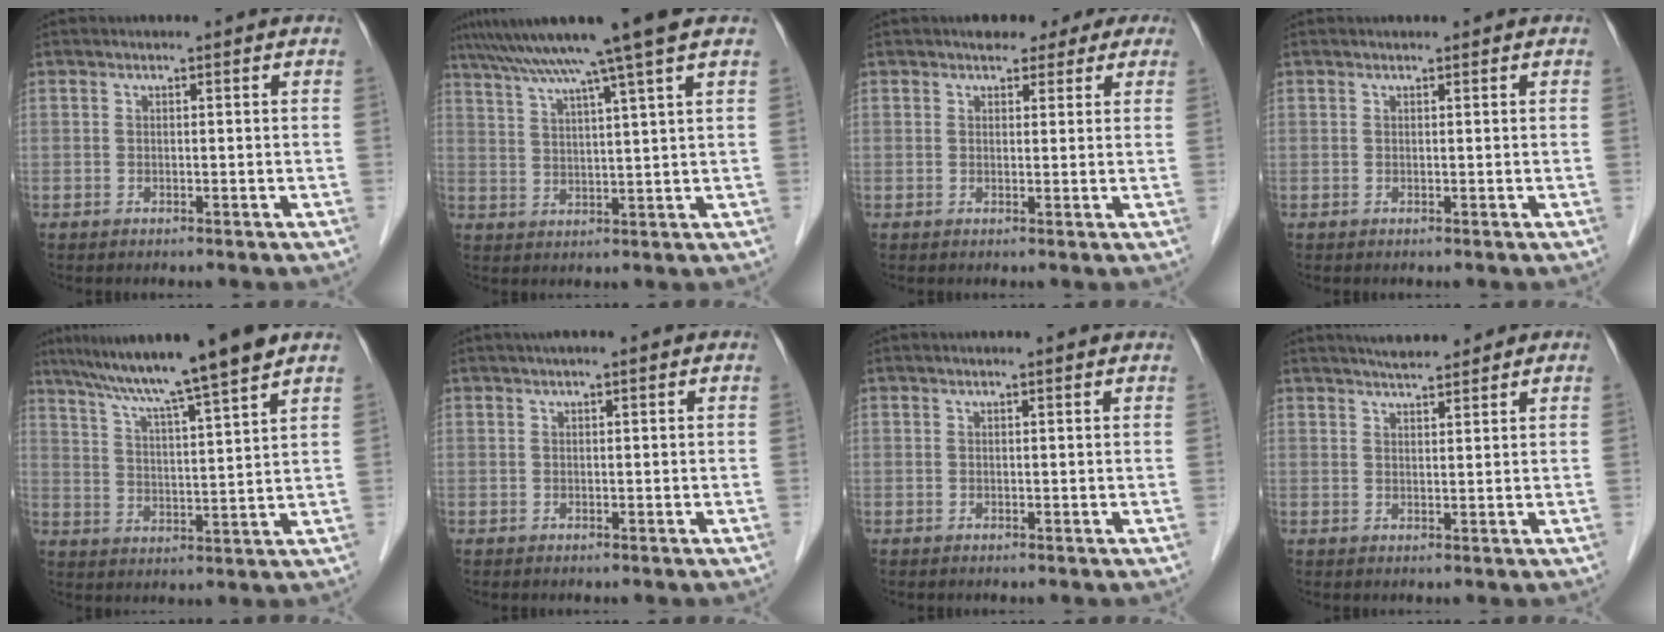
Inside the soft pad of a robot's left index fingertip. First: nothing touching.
{"total": 12.0, "force": [9.3, -2.4, 7.3], "torque": [-0.124, 0.012, 0.135]}
{"total": 6.5, "force": [4.8, 3.5, 2.6], "torque": [-0.017, 0.018, 0.052]}
{"total": 0.6, "force": [0.5, 0.2, 0.2], "torque": [-0.009, 0.005, 0.008]}
{"total": 13.8, "force": [10.9, -1.5, 8.4], "torque": [-0.140, 0.015, 0.169]}
{"total": 1.6, "force": [0.8, 0.3, 1.4], "torque": [-0.026, 0.011, 0.010]}
{"total": 0.7, "force": [0.5, 0.0, 0.5], "torque": [-0.012, 0.006, 0.010]}
{"total": 4.3, "force": [3.9, 0.6, 1.8], "torque": [-0.029, 0.016, 0.065]}